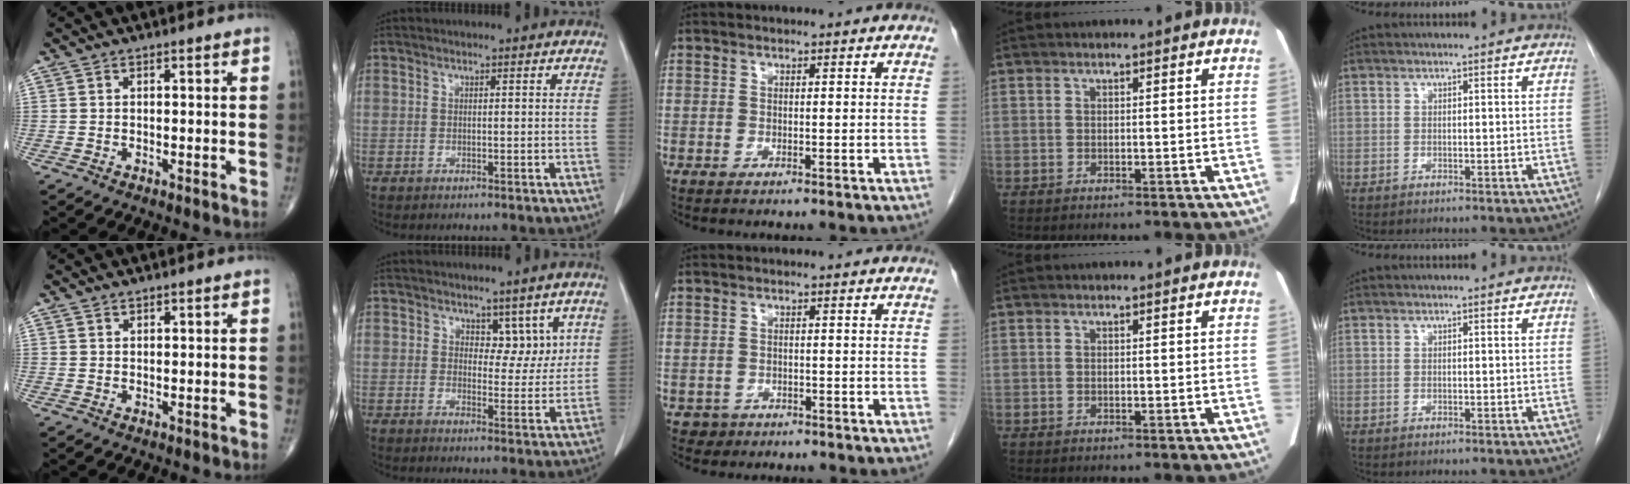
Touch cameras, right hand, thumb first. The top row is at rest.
{"thumb": {"total": 0.6, "force": [0.6, 0.3, 0.0], "torque": [0.006, -0.005, 0.006]}, "index": {"total": 4.6, "force": [2.5, 2.7, 2.7], "torque": [-0.021, -0.002, 0.035]}, "middle": {"total": 1.6, "force": [-1.0, 1.2, -0.2], "torque": [0.000, 0.007, -0.014]}}